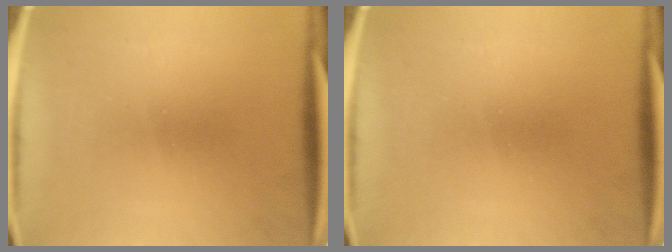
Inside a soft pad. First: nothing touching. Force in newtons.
{"total": 0.0}